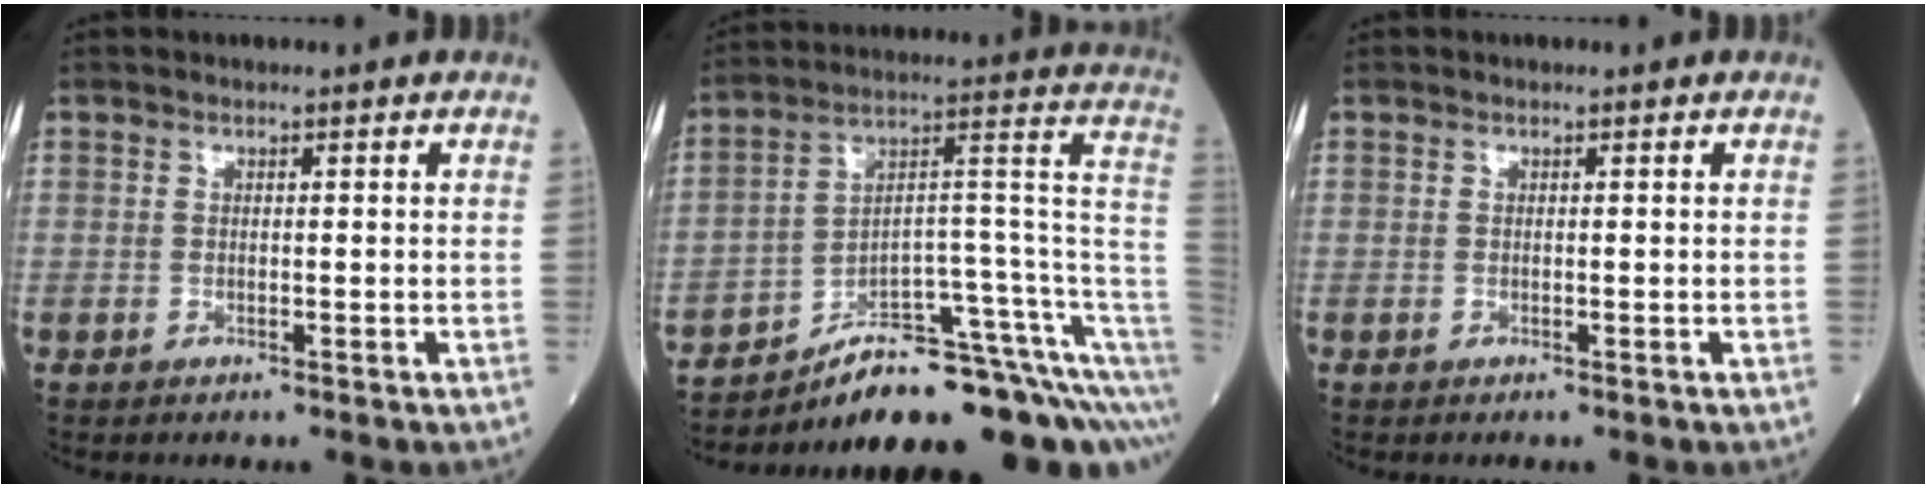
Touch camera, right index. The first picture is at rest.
{"total": 19.7, "force": [-12.7, 3.5, 14.7], "torque": [-0.128, 0.068, -0.186]}
{"total": 0.0}